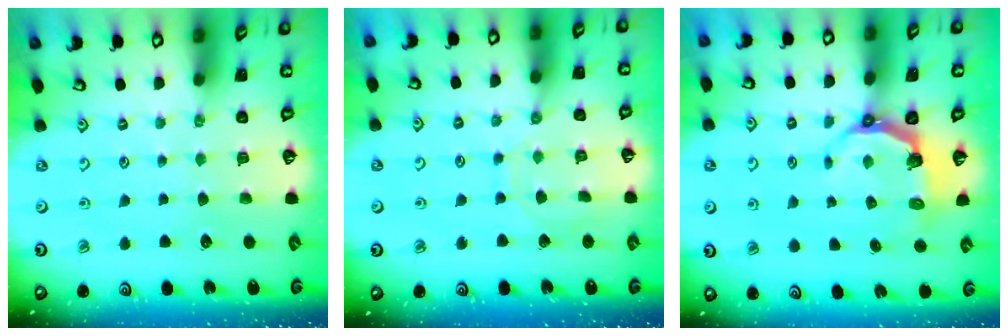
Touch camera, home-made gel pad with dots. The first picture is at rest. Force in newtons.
{"total": 8.2, "press": 8.2, "slide": 0.7}
{"total": 5.0, "press": 3.4, "slide": 3.7}